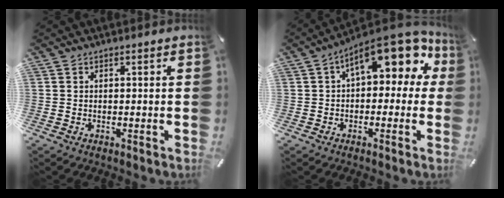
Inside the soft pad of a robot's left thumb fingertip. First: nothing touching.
{"total": 13.5, "force": [6.5, 6.1, 10.1], "torque": [-0.147, -0.042, 0.111]}